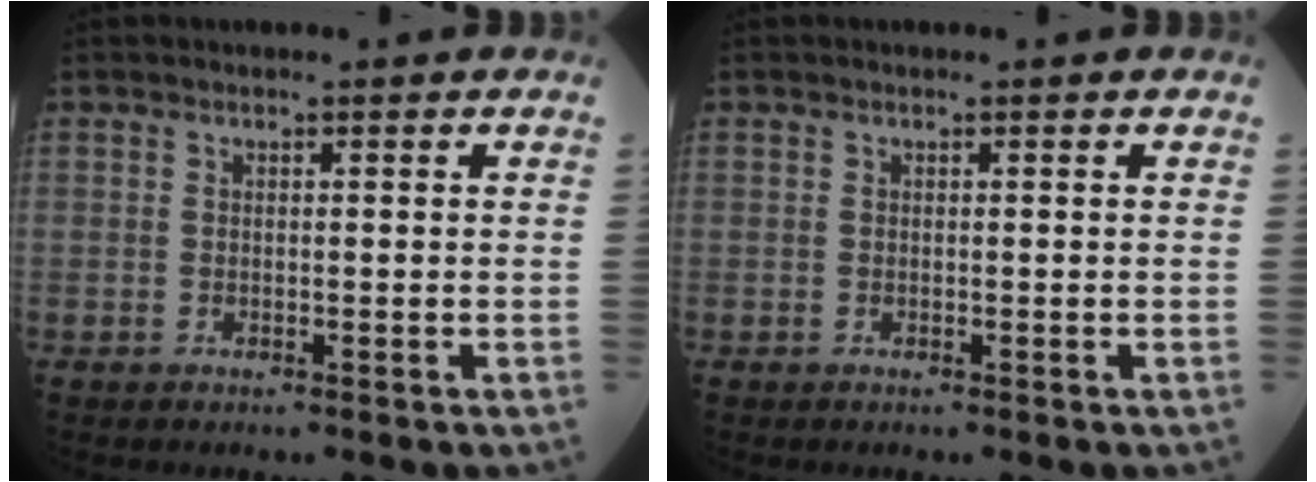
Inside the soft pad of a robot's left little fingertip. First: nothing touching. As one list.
[{"total": 0.0}]